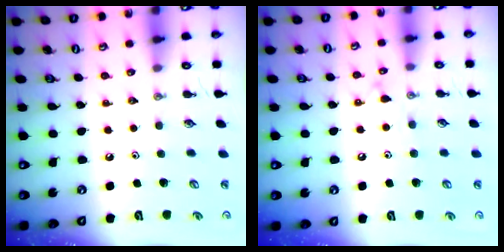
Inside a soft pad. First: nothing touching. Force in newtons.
{"total": 8.3, "press": 8.3, "slide": 0.6}